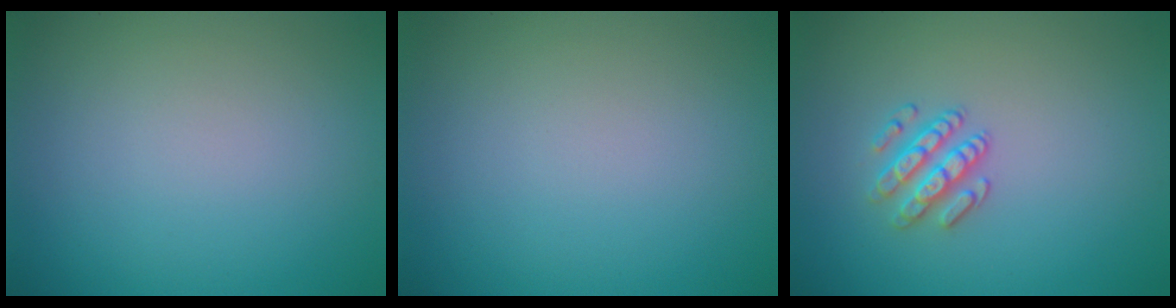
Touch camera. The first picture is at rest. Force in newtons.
{"total": 0.0}
{"total": 2.5, "press": 2.4, "slide": 0.6}